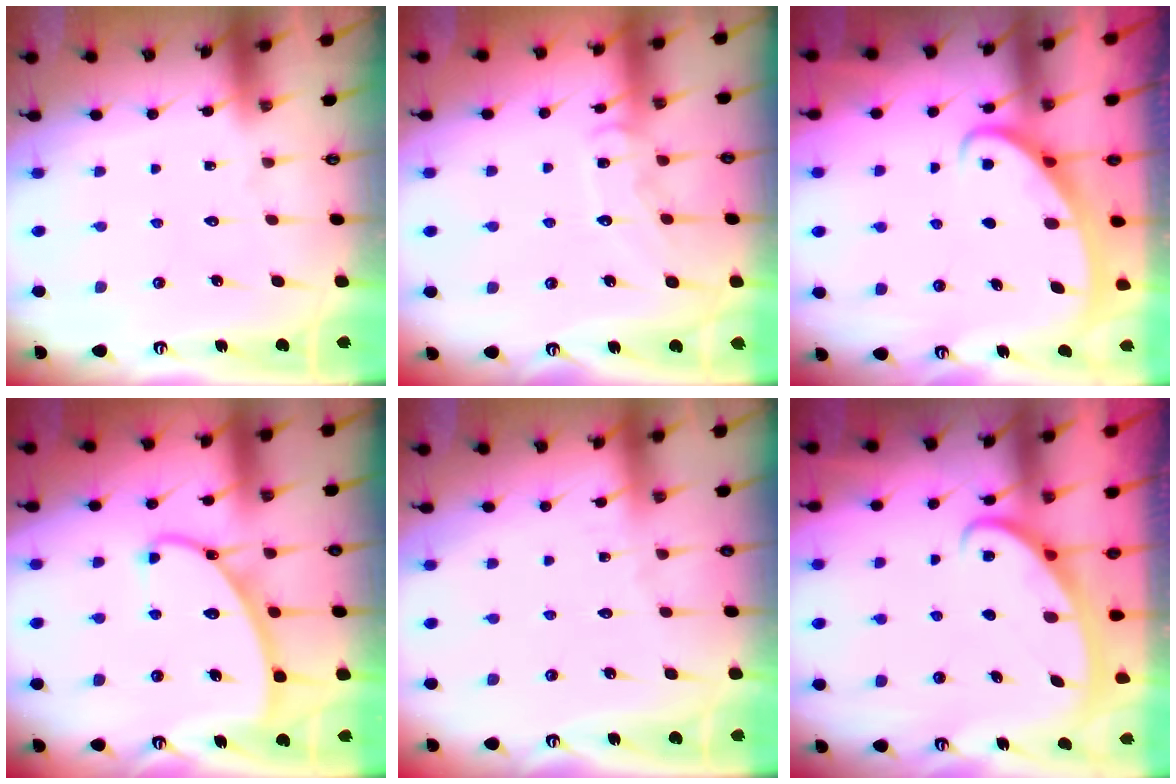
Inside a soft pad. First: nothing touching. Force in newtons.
{"total": 9.4, "press": 9.4, "slide": 0.7}
{"total": 2.4, "press": 2.4, "slide": 0.4}
{"total": 9.7, "press": 9.7, "slide": 0.4}
{"total": 2.7, "press": 2.7, "slide": 0.3}
{"total": 2.7, "press": 2.7, "slide": 0.4}